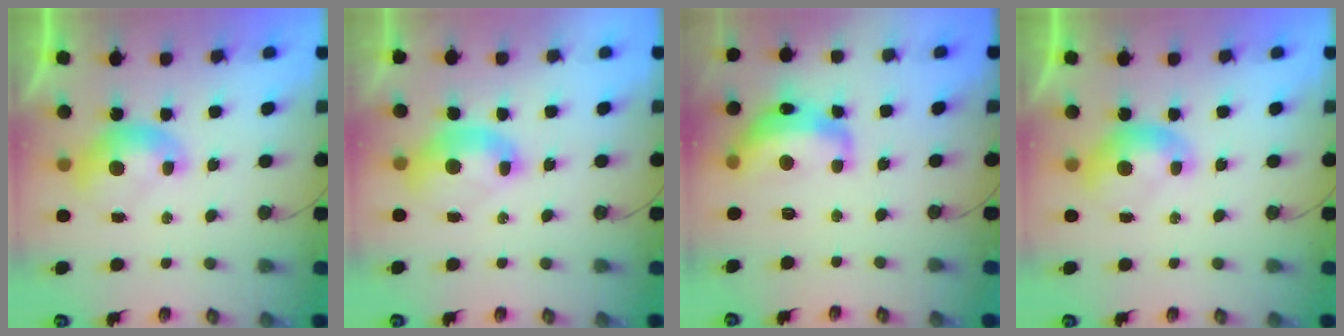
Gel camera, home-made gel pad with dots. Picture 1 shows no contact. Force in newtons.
{"total": 2.5, "press": 2.4, "slide": 0.6}
{"total": 8.3, "press": 8.3, "slide": 0.9}
{"total": 0.0}